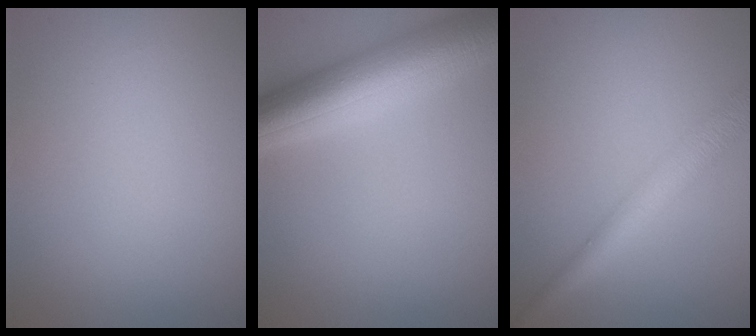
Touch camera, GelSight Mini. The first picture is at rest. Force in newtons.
{"total": 8.9, "press": 8.9, "slide": 0.2}
{"total": 4.0, "press": 4.0, "slide": 0.1}